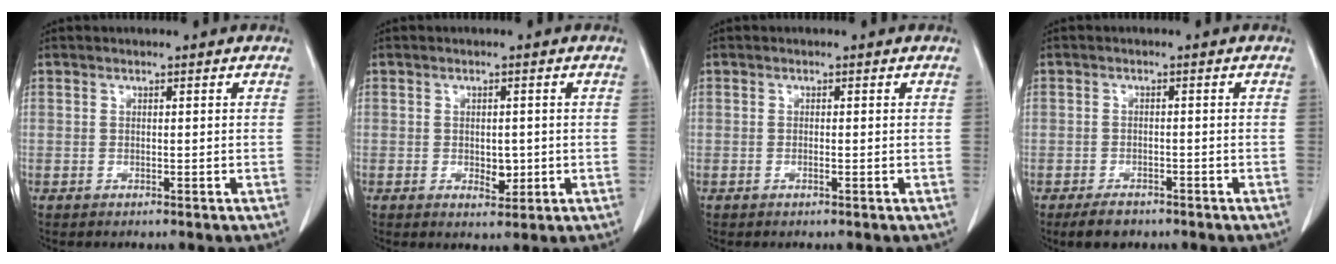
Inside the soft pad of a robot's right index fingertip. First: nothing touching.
{"total": 2.9, "force": [-0.5, 1.7, 2.3], "torque": [-0.031, -0.001, 0.000]}
{"total": 0.5, "force": [-0.2, 0.0, 0.5], "torque": [-0.011, 0.000, -0.002]}
{"total": 3.5, "force": [-2.6, 1.8, 1.5], "torque": [-0.028, -0.001, -0.036]}